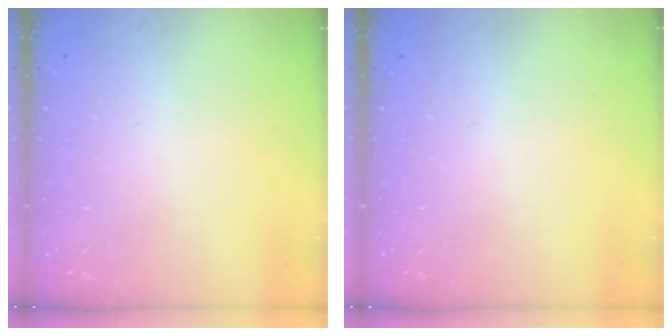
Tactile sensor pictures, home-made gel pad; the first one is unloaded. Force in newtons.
{"total": 0.0}